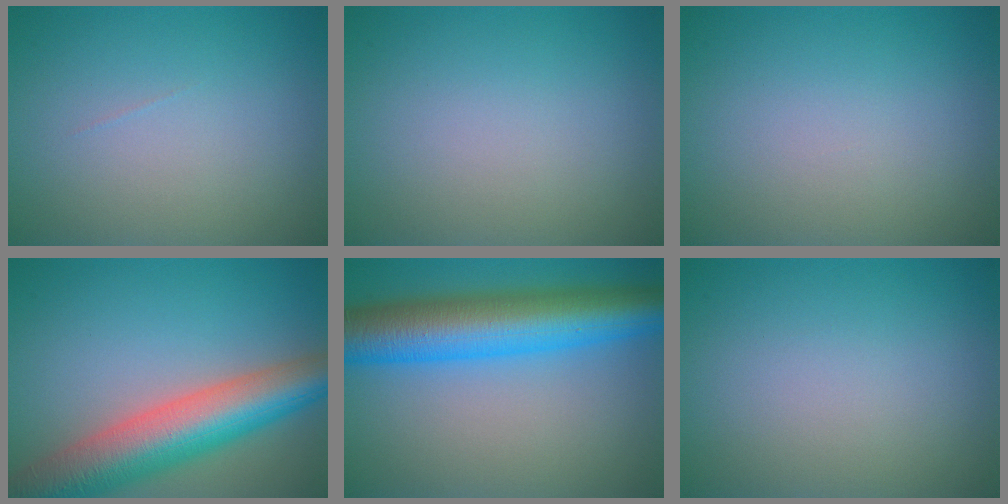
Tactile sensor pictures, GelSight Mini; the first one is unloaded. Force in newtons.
{"total": 0.0}
{"total": 0.0}
{"total": 10.1, "press": 10.1, "slide": 0.7}
{"total": 10.6, "press": 10.6, "slide": 0.3}
{"total": 0.0}